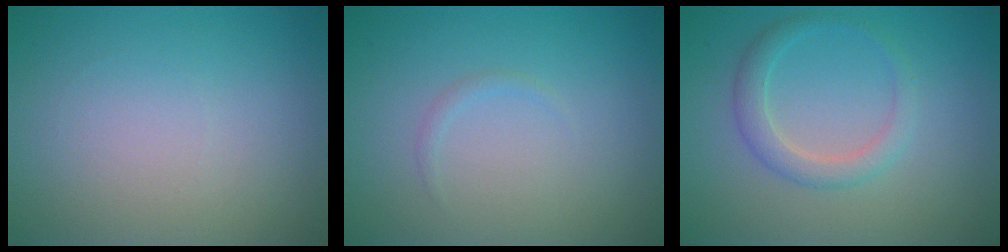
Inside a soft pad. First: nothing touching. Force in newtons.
{"total": 0.5, "press": 0.5, "slide": 0.0}
{"total": 2.4, "press": 2.4, "slide": 0.1}